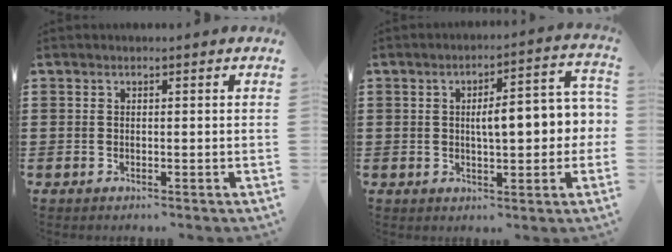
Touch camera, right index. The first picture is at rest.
{"total": 7.5, "force": [0.3, 2.6, 7.0], "torque": [-0.098, -0.008, -0.006]}